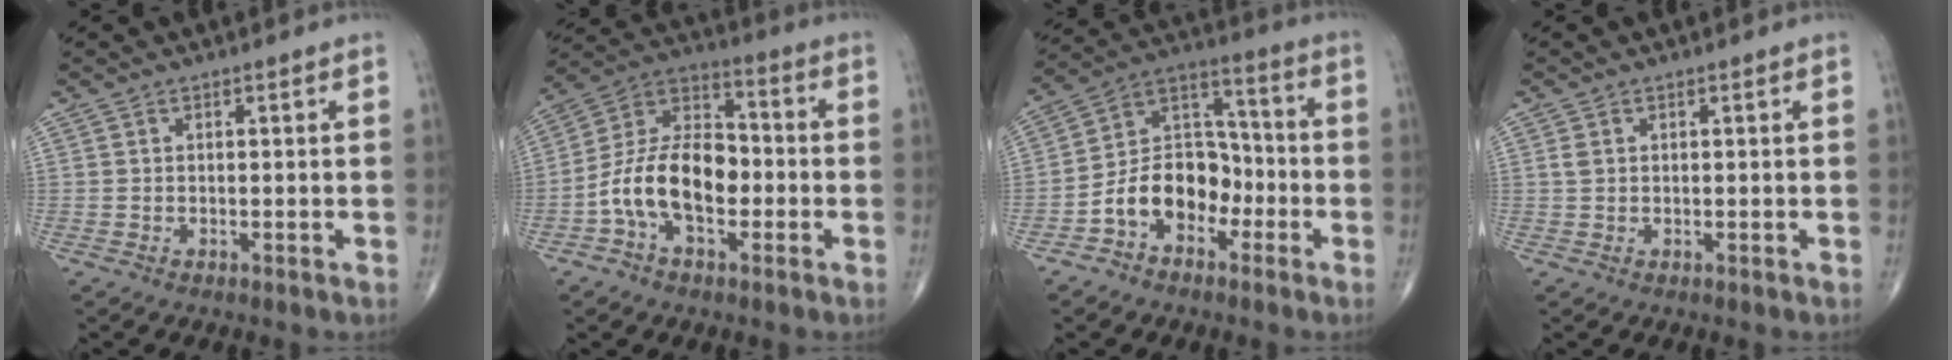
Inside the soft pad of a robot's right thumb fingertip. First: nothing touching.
{"total": 15.2, "force": [-3.6, 9.0, 11.8], "torque": [-0.197, 0.045, -0.072]}
{"total": 12.7, "force": [-4.8, 8.9, 7.6], "torque": [-0.098, 0.060, -0.095]}
{"total": 1.2, "force": [0.3, 0.8, 0.7], "torque": [-0.017, 0.004, 0.009]}